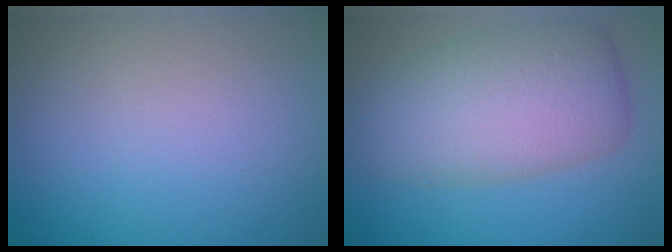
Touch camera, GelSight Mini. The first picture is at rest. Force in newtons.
{"total": 9.9, "press": 9.9, "slide": 0.2}